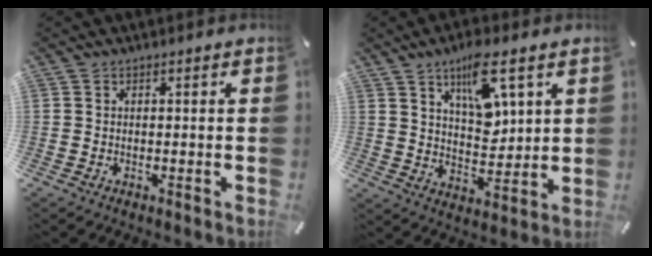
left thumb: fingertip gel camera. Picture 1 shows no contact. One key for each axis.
{"total": 11.6, "fx": 6.6, "fy": 5.2, "fz": 8.0, "tx": -0.124, "ty": -0.025, "tz": 0.112}